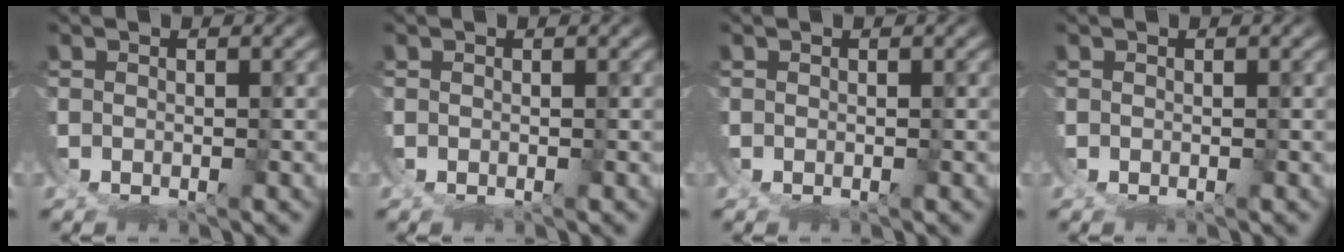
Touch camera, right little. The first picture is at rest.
{"total": 0.0}
{"total": 0.0}
{"total": 0.0}